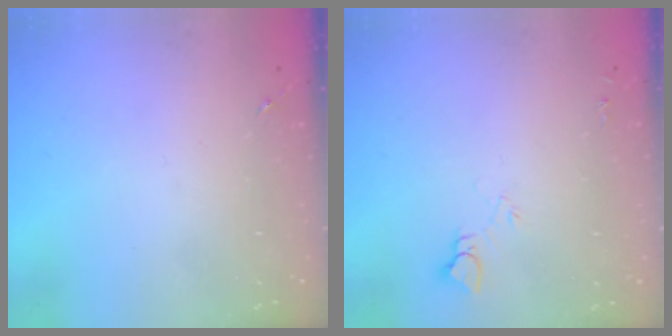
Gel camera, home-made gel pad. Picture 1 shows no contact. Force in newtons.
{"total": 6.0, "press": 6.0, "slide": 0.4}